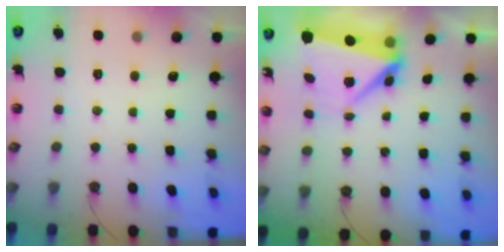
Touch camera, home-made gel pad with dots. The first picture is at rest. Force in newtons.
{"total": 7.9, "press": 7.8, "slide": 1.1}